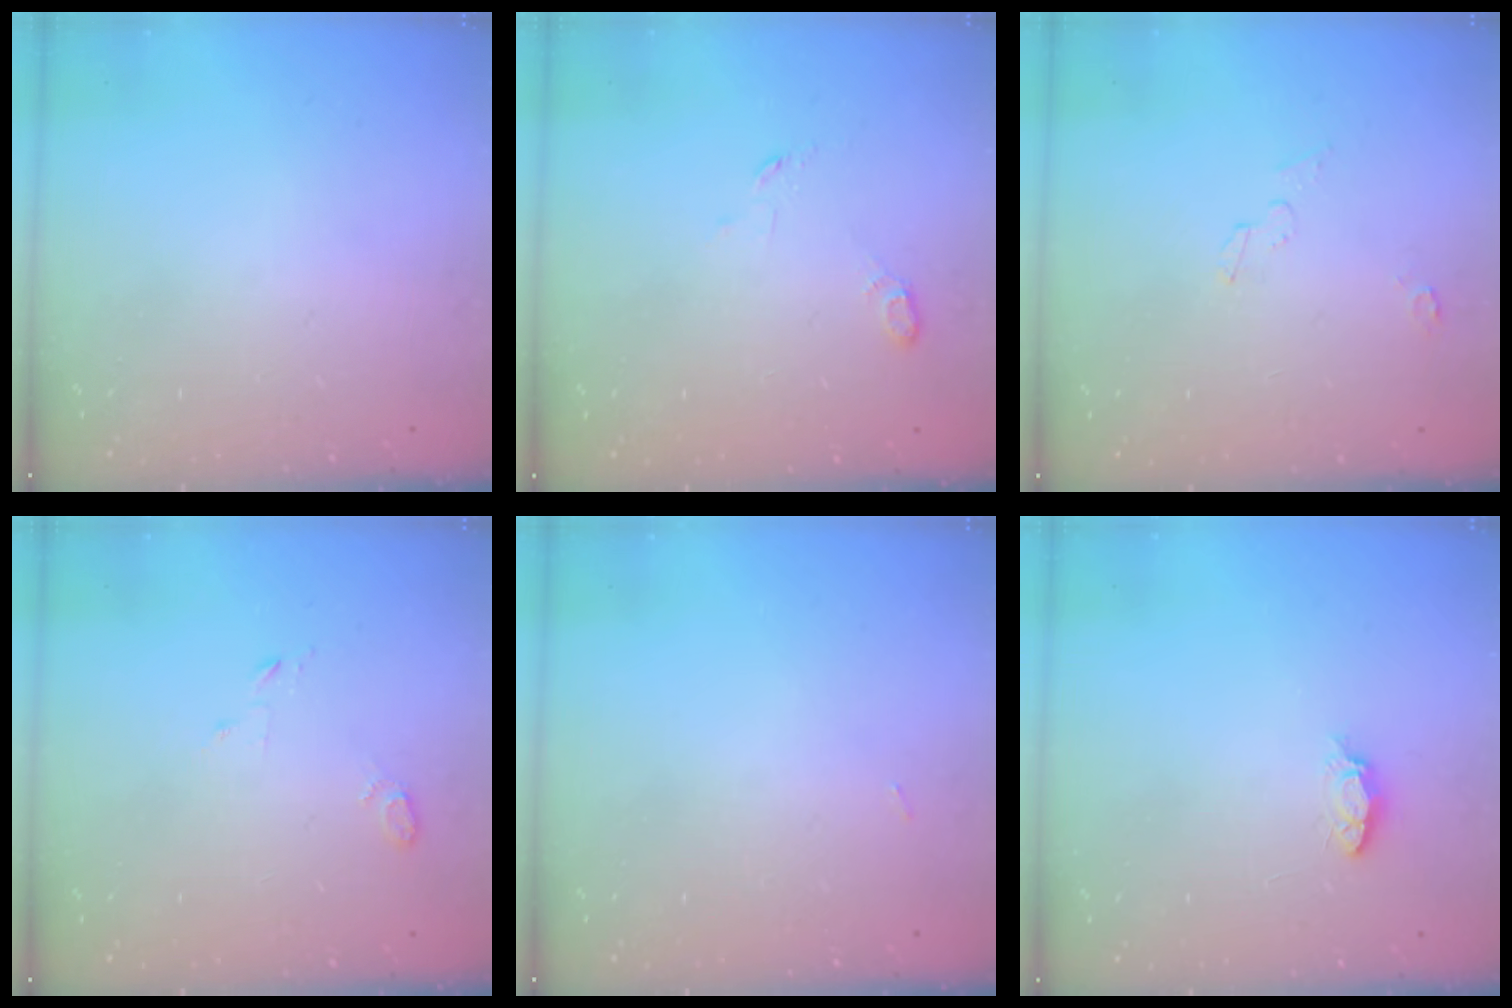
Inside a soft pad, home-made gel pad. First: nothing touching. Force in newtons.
{"total": 3.2, "press": 3.1, "slide": 0.7}
{"total": 3.2, "press": 3.2, "slide": 0.3}
{"total": 3.3, "press": 3.2, "slide": 0.7}
{"total": 11.6, "press": 2.7, "slide": 11.3}
{"total": 3.9, "press": 3.9, "slide": 0.5}